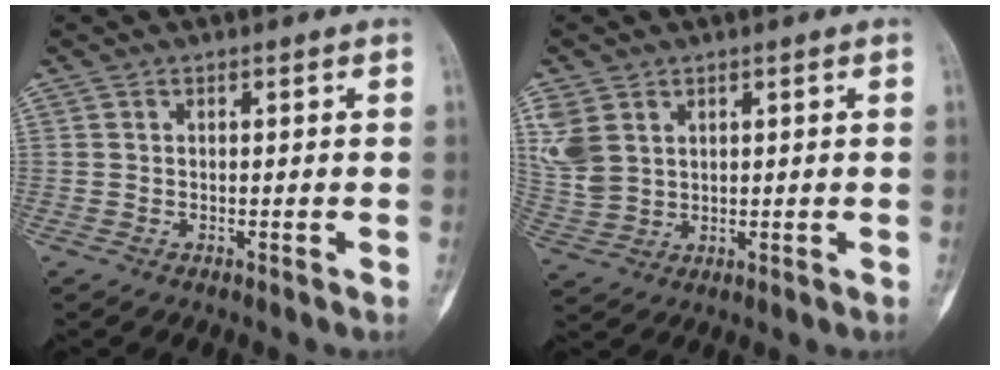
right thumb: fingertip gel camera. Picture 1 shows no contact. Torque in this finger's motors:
{"motor_torque": [0.24, 0.31, 0.88, 0.44, 0.04]}